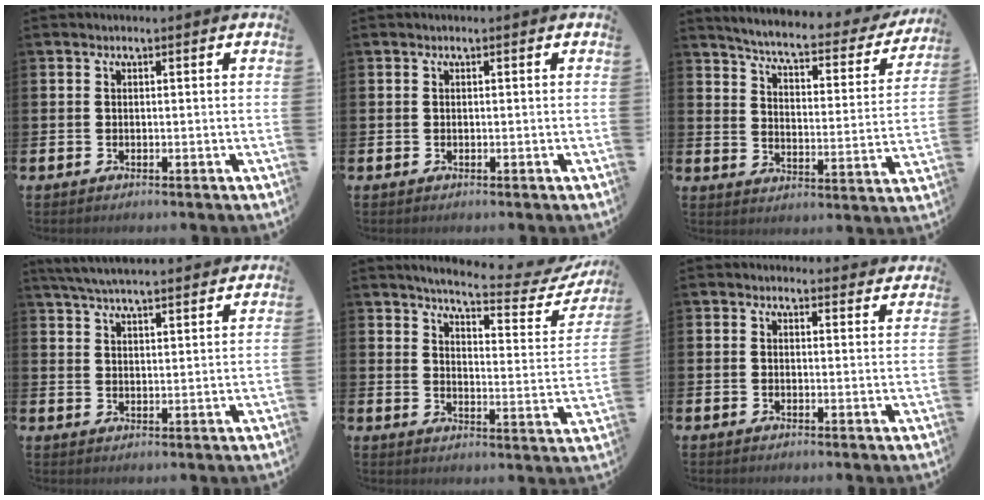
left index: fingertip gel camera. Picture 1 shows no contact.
{"total": 0.0}
{"total": 5.1, "force": [4.6, 0.8, 2.1], "torque": [-0.060, -0.039, 0.069]}
{"total": 5.4, "force": [5.3, 0.2, 1.2], "torque": [-0.045, -0.020, 0.096]}
{"total": 5.9, "force": [5.4, 0.2, 2.3], "torque": [-0.058, -0.045, 0.084]}
{"total": 1.9, "force": [1.8, 0.6, -0.1], "torque": [0.005, -0.006, 0.032]}